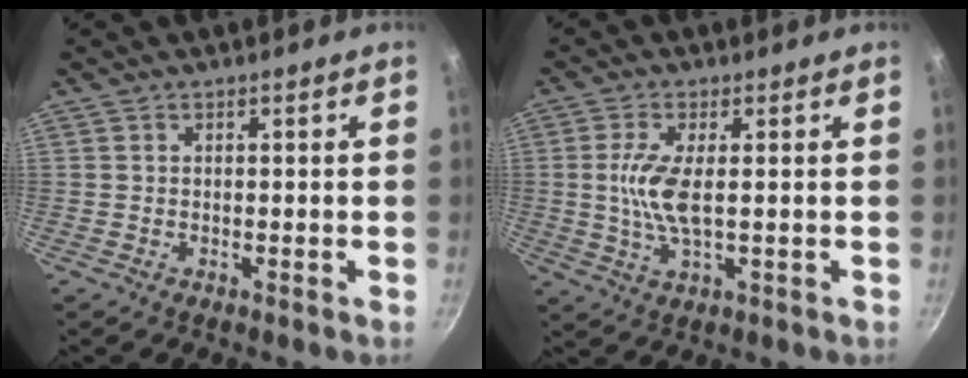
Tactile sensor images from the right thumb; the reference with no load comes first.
{"total": 7.0, "force": [0.4, 2.3, 6.6], "torque": [-0.147, -0.003, 0.008]}